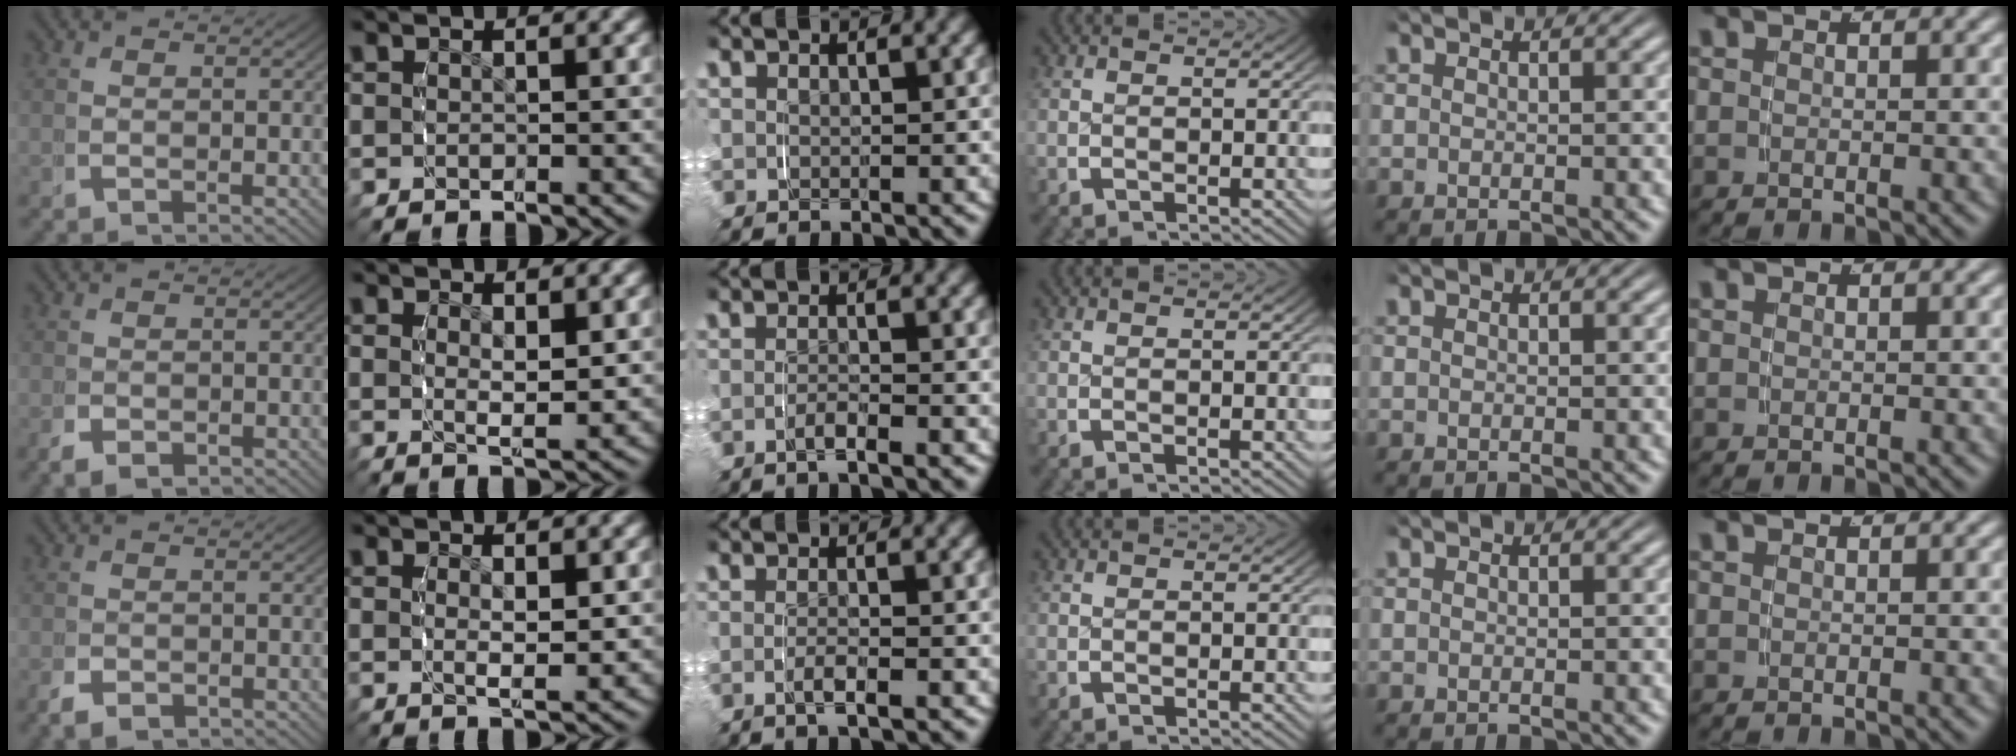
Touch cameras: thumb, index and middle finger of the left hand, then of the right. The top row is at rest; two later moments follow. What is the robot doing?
{"motion": "grasp_and_lifting", "object": "toothpaste"}